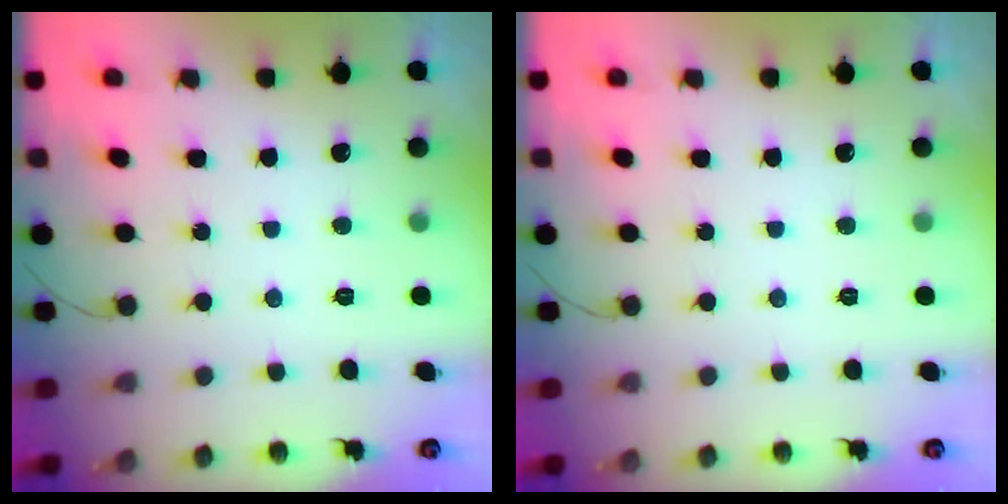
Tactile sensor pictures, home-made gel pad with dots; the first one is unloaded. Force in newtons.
{"total": 0.0}